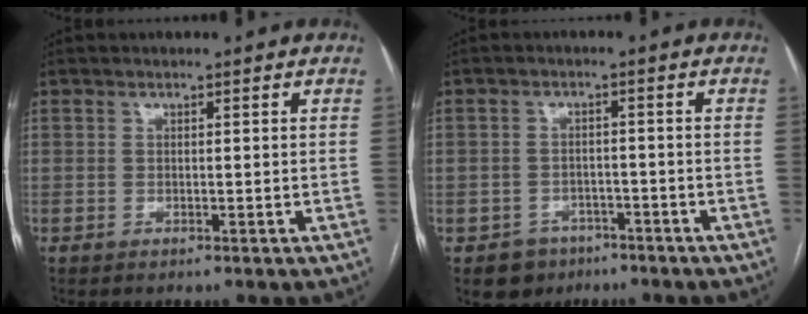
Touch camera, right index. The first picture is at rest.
{"total": 4.6, "force": [-2.7, 3.6, 0.3], "torque": [-0.002, 0.011, -0.036]}